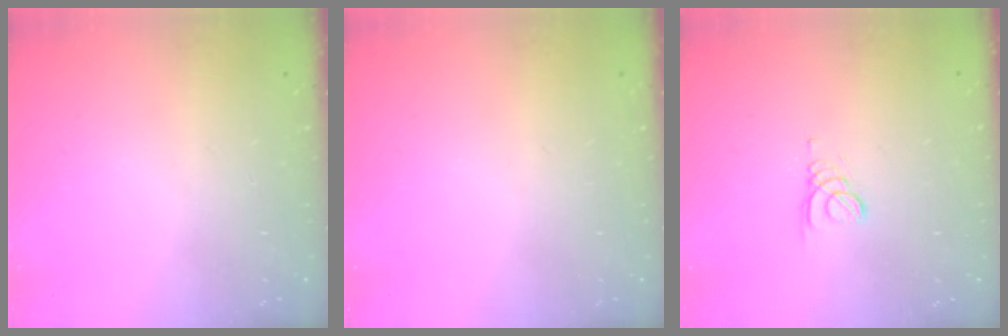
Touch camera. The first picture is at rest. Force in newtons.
{"total": 0.0}
{"total": 1.2, "press": 1.2, "slide": 0.1}